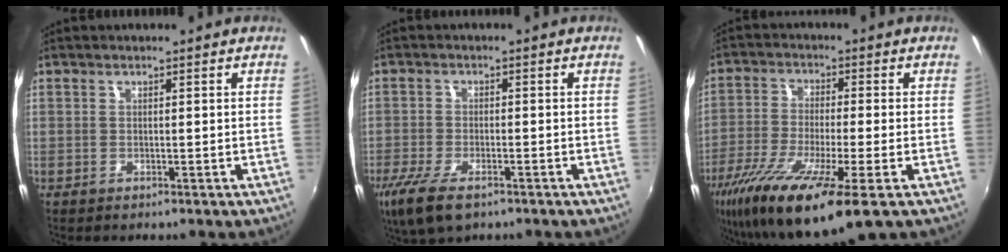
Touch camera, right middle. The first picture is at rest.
{"total": 9.1, "force": [-5.7, 3.3, 6.2], "torque": [-0.150, -0.035, -0.107]}
{"total": 16.0, "force": [-9.7, 2.1, 12.6], "torque": [-0.257, -0.057, -0.177]}